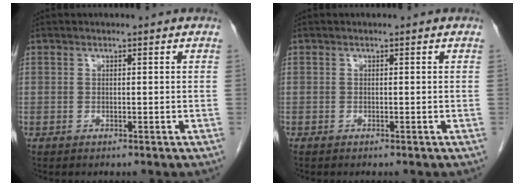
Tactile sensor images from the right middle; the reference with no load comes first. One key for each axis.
{"total": 0.0}